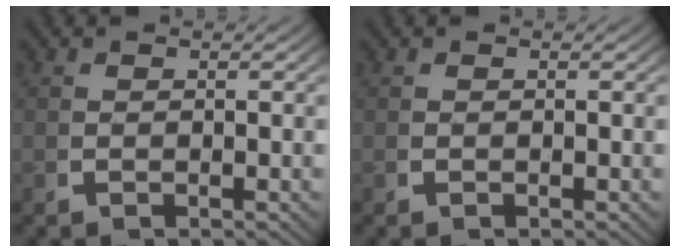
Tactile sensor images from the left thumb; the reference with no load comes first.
{"total": 0.0}